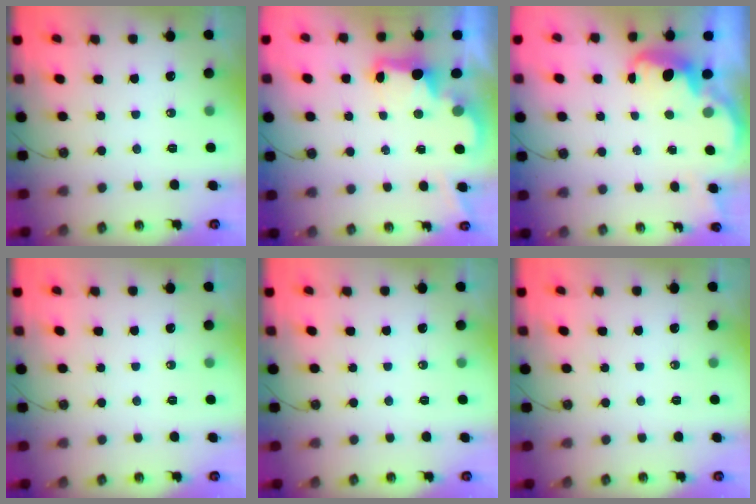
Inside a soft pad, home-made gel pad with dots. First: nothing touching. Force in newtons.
{"total": 3.0, "press": 2.9, "slide": 0.6}
{"total": 2.7, "press": 2.6, "slide": 0.6}
{"total": 0.0}
{"total": 0.0}
{"total": 0.0}